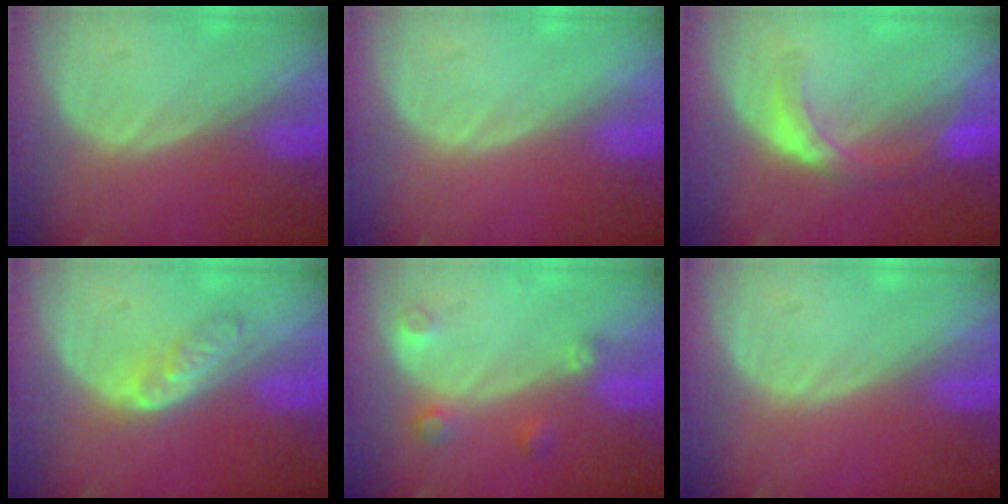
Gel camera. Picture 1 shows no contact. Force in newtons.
{"total": 0.0}
{"total": 5.9, "press": 5.2, "slide": 2.8}
{"total": 4.8, "press": 4.1, "slide": 2.5}
{"total": 3.2, "press": 2.9, "slide": 1.4}
{"total": 0.0}